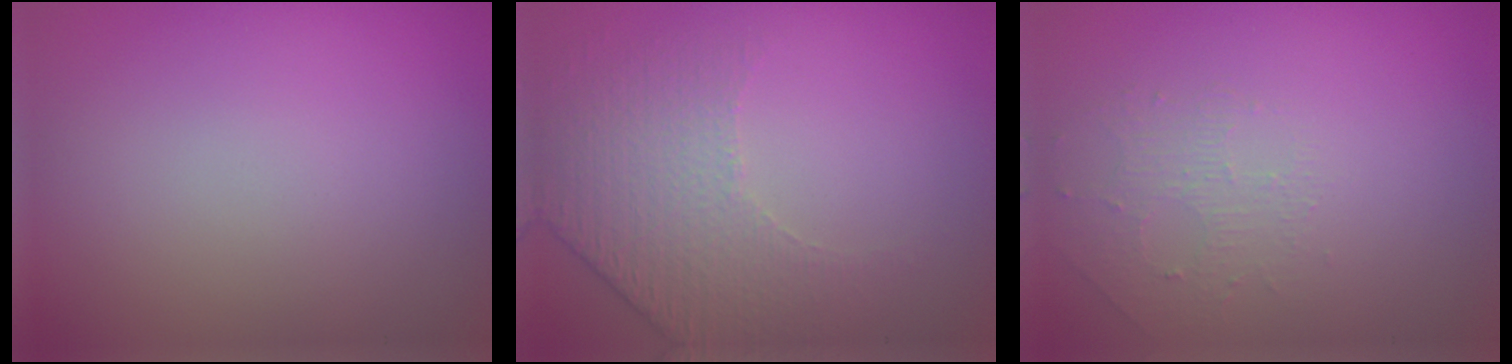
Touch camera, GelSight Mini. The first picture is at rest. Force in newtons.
{"total": 4.7, "press": 3.4, "slide": 3.2}
{"total": 1.4, "press": 0.7, "slide": 1.2}